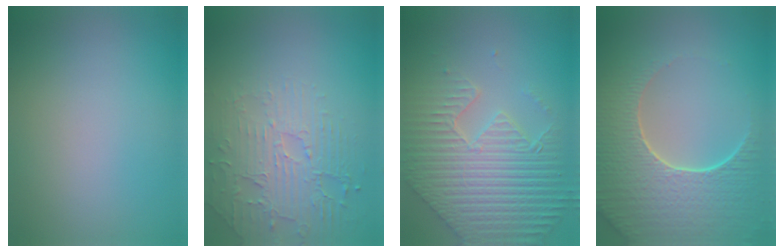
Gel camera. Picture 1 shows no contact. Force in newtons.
{"total": 2.8, "press": 2.5, "slide": 1.4}
{"total": 9.2, "press": 6.5, "slide": 6.5}
{"total": 7.6, "press": 5.9, "slide": 4.8}